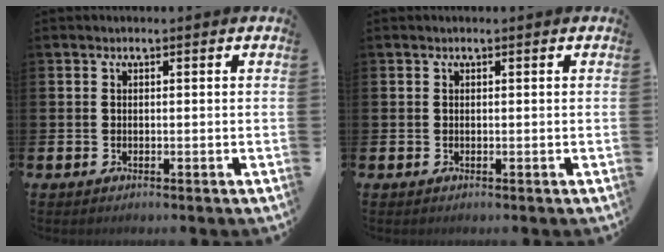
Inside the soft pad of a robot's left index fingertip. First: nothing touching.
{"total": 0.0}